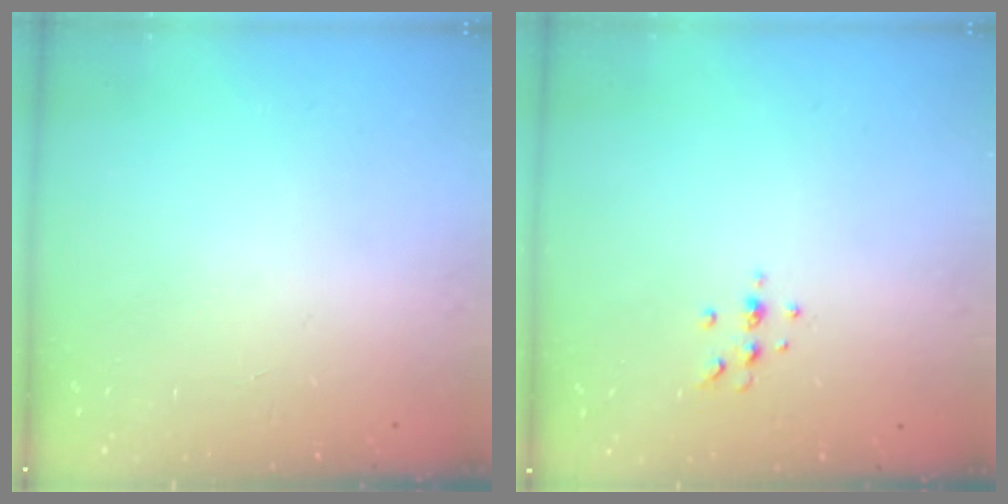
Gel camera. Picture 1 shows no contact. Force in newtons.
{"total": 4.3, "press": 4.0, "slide": 1.4}